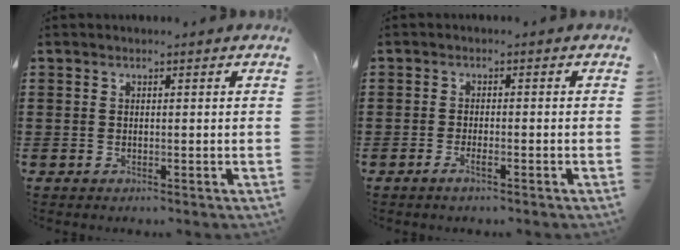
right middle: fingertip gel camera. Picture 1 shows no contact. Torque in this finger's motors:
{"motor_torque": [-0.50, 0.64, 0.03, 0.01]}